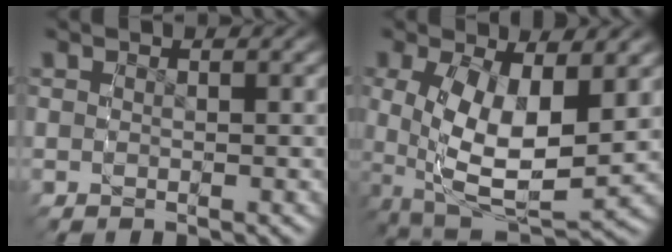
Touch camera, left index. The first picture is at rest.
{"total": 9.6, "force": [-1.8, 6.3, 7.1], "torque": [-0.150, -0.061, 0.000]}